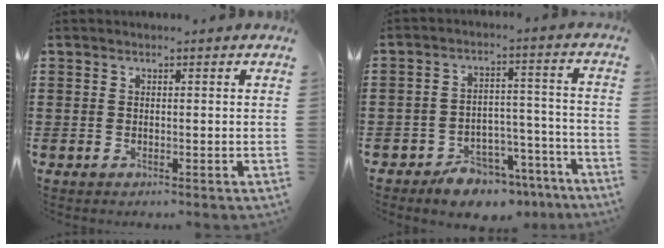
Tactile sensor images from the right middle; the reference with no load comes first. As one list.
[{"total": 6.4, "force": [-6.0, 1.9, 1.3], "torque": [-0.019, 0.025, -0.114]}]